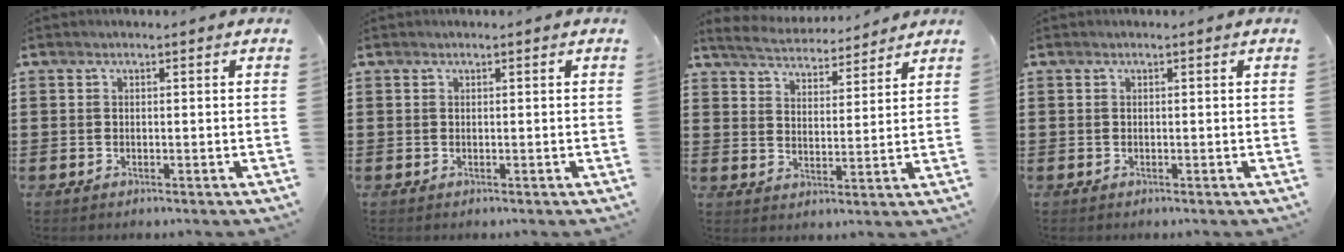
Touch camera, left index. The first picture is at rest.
{"total": 0.0}
{"total": 4.6, "force": [4.6, 0.3, 0.4], "torque": [-0.032, -0.027, 0.079]}
{"total": 0.0}